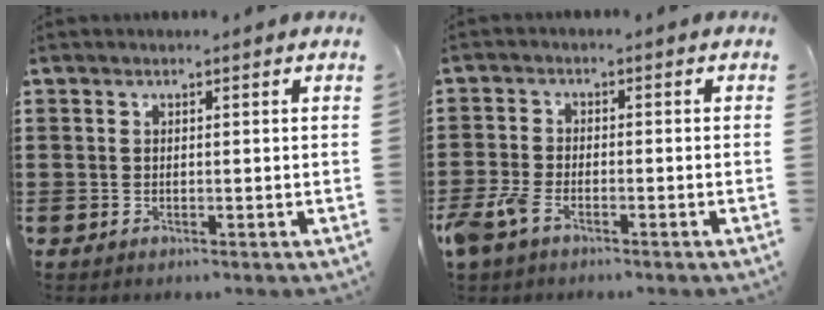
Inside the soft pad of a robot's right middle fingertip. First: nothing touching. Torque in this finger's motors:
{"motor_torque": [1.30, -0.46, 0.11, 0.13]}